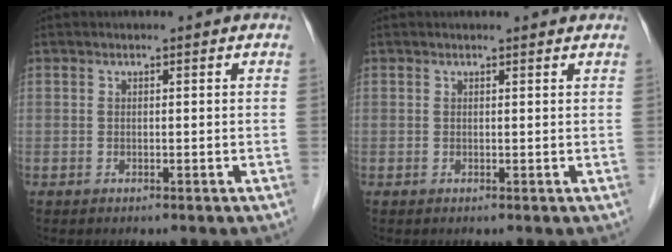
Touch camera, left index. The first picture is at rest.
{"total": 1.6, "force": [1.6, 0.1, 0.3], "torque": [-0.011, 0.003, 0.017]}